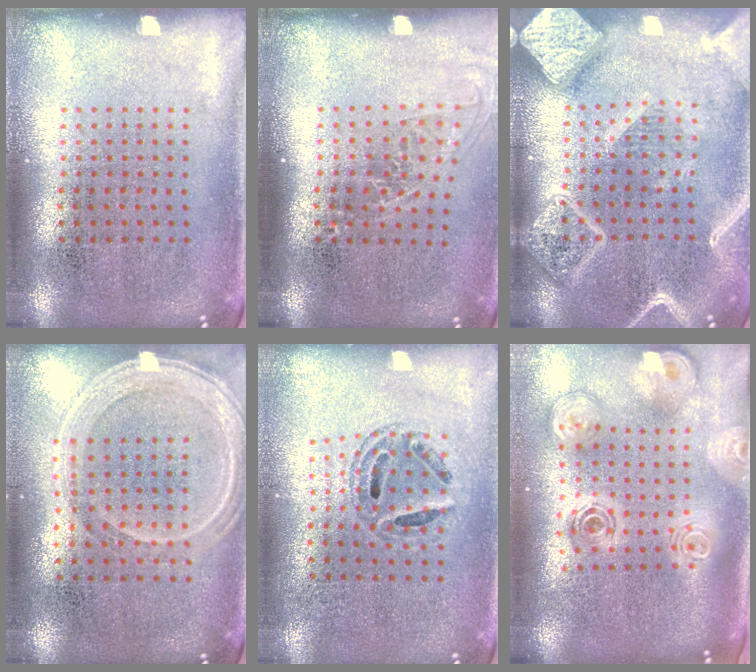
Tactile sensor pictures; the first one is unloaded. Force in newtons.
{"total": 1.4, "press": 1.1, "slide": 0.9}
{"total": 4.0, "press": 4.0, "slide": 0.5}
{"total": 1.2, "press": 1.2, "slide": 0.2}
{"total": 0.7, "press": 0.7, "slide": 0.1}
{"total": 2.8, "press": 1.9, "slide": 2.0}